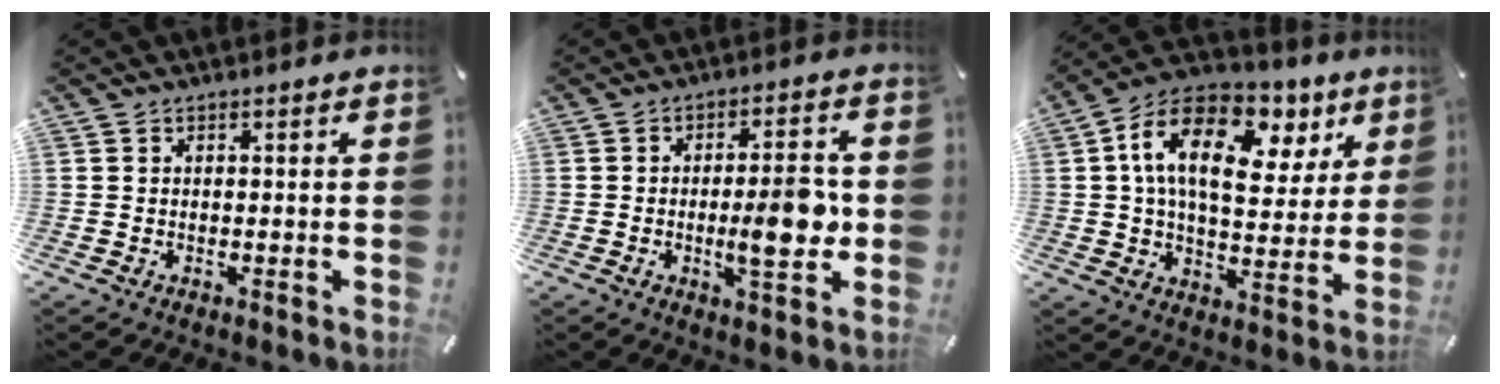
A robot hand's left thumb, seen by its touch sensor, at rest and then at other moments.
{"total": 11.0, "force": [-1.2, 3.6, 10.3], "torque": [-0.140, -0.007, -0.021]}
{"total": 18.4, "force": [7.3, 10.8, 12.9], "torque": [-0.220, -0.023, 0.124]}